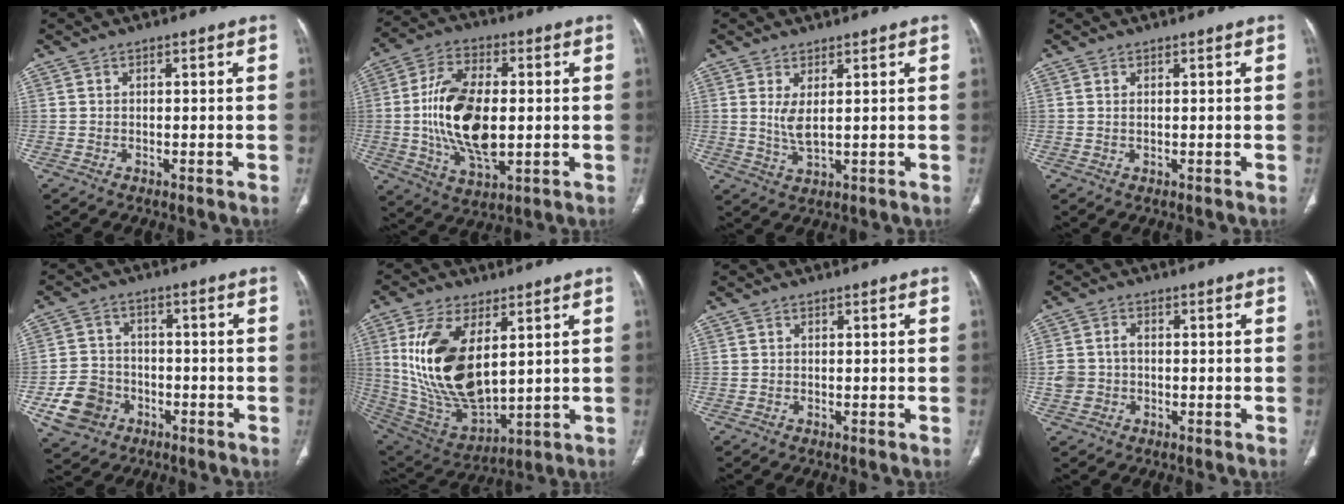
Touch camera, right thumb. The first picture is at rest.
{"total": 17.2, "force": [-0.3, 8.9, 14.8], "torque": [-0.276, -0.002, -0.003]}
{"total": 4.0, "force": [1.1, 1.3, 3.6], "torque": [-0.075, -0.017, 0.030]}
{"total": 0.6, "force": [0.3, 0.3, 0.5], "torque": [-0.010, 0.000, 0.005]}
{"total": 9.6, "force": [-3.8, 8.0, 3.7], "torque": [-0.054, 0.023, -0.063]}
{"total": 20.1, "force": [4.9, 10.3, 16.5], "torque": [-0.311, -0.028, 0.110]}
{"total": 0.0}
{"total": 4.7, "force": [-0.5, 3.9, 2.5], "torque": [-0.045, 0.017, -0.007]}